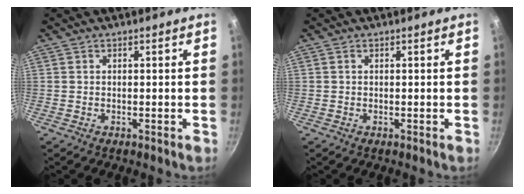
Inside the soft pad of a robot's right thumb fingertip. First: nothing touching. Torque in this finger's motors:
{"motor_torque": [0.09, 0.01, 0.29, 0.07, -0.01]}